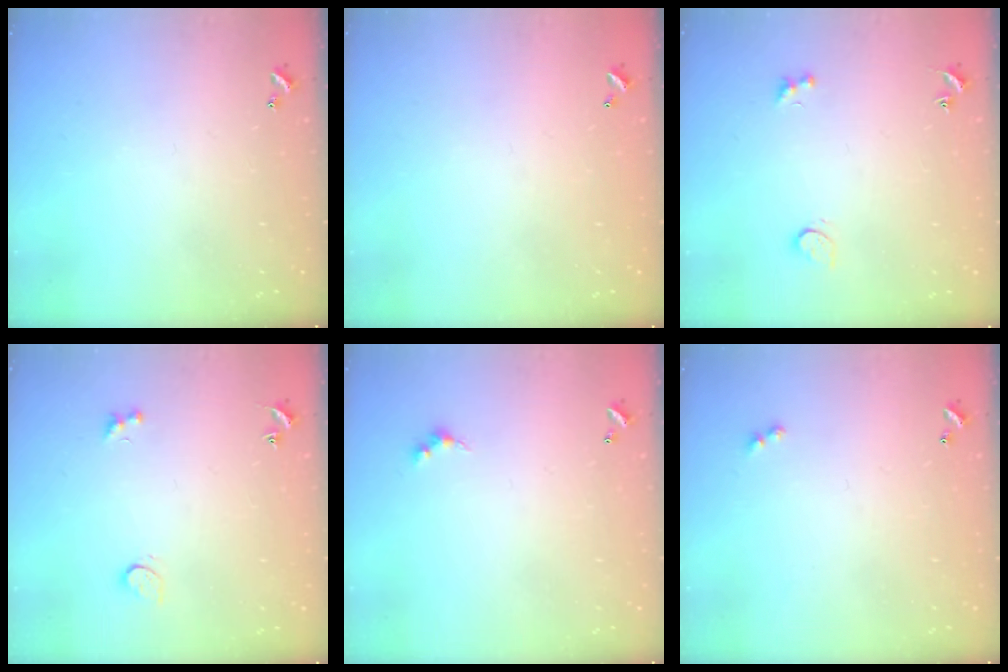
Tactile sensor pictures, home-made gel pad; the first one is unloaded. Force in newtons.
{"total": 2.7, "press": 2.7, "slide": 0.1}
{"total": 2.6, "press": 2.3, "slide": 1.2}
{"total": 2.6, "press": 2.3, "slide": 1.2}
{"total": 2.5, "press": 2.5, "slide": 0.4}
{"total": 2.5, "press": 2.4, "slide": 0.5}